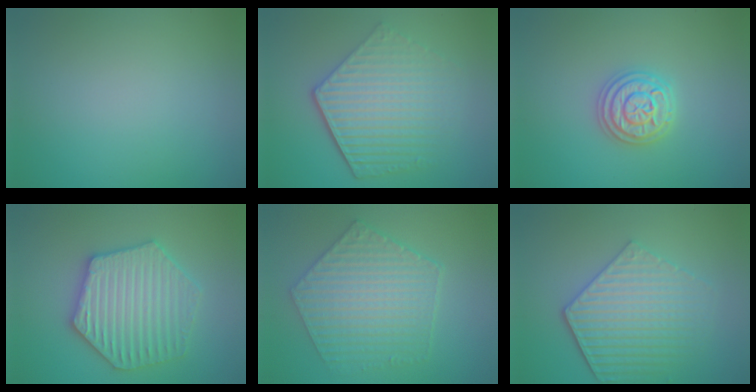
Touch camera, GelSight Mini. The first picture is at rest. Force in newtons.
{"total": 6.2, "press": 4.4, "slide": 4.3}
{"total": 3.2, "press": 3.2, "slide": 0.5}
{"total": 6.3, "press": 6.2, "slide": 1.0}
{"total": 5.9, "press": 4.8, "slide": 3.6}
{"total": 5.1, "press": 4.3, "slide": 2.8}